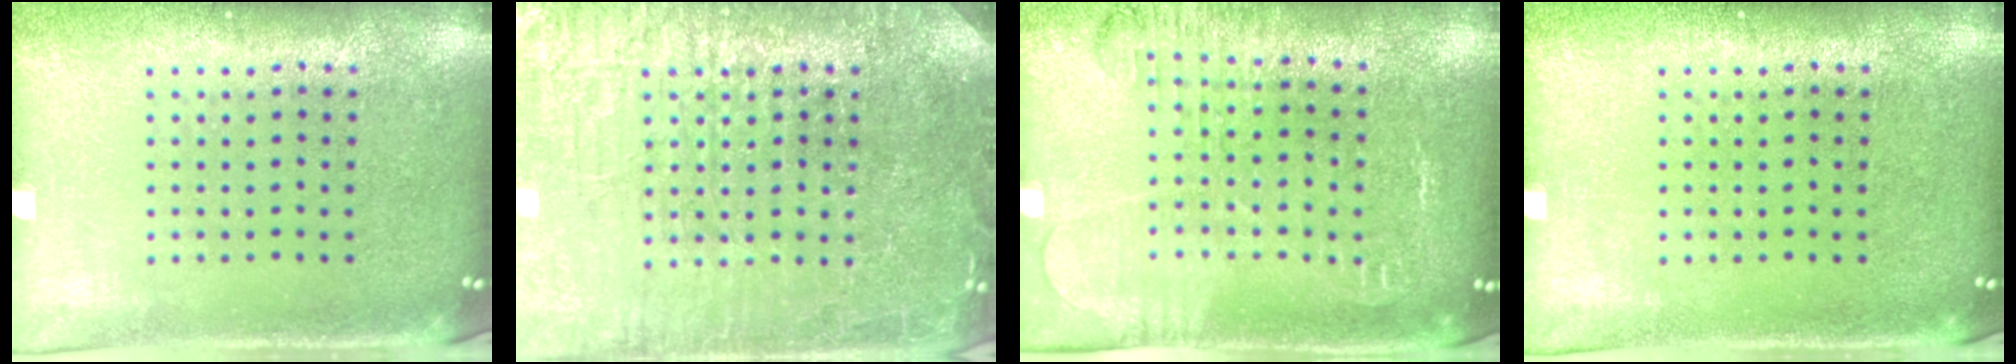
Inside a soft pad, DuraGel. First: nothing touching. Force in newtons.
{"total": 6.9, "press": 6.9, "slide": 1.0}
{"total": 1.8, "press": 1.8, "slide": 0.4}
{"total": 0.0}